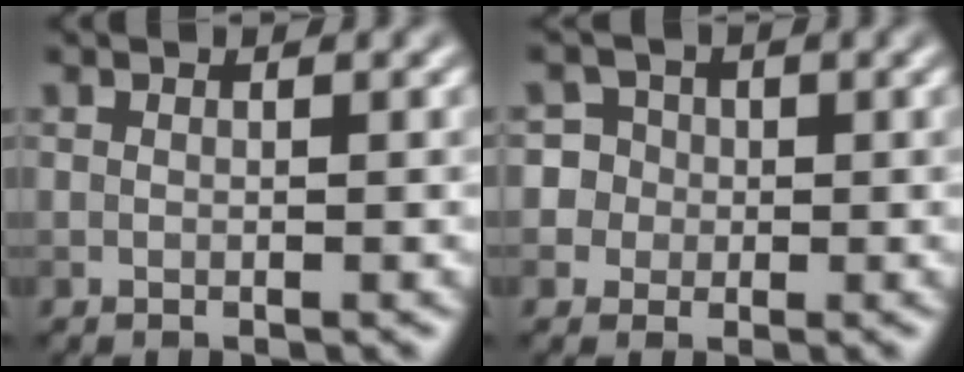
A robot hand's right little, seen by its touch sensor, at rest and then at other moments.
{"total": 5.9, "force": [0.7, 5.6, 1.5], "torque": [-0.024, 0.038, -0.008]}